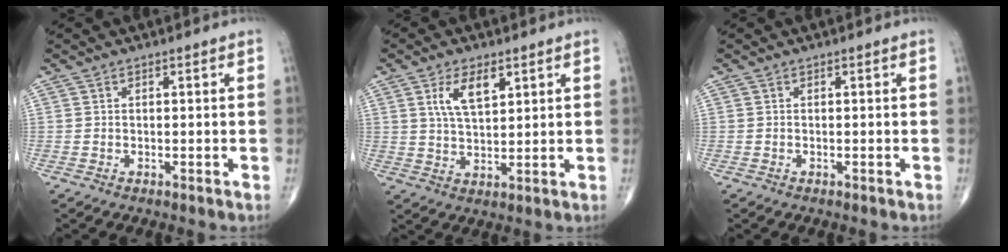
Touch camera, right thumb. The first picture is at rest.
{"total": 7.0, "force": [3.1, 3.2, 5.4], "torque": [-0.092, -0.014, 0.061]}
{"total": 0.0}